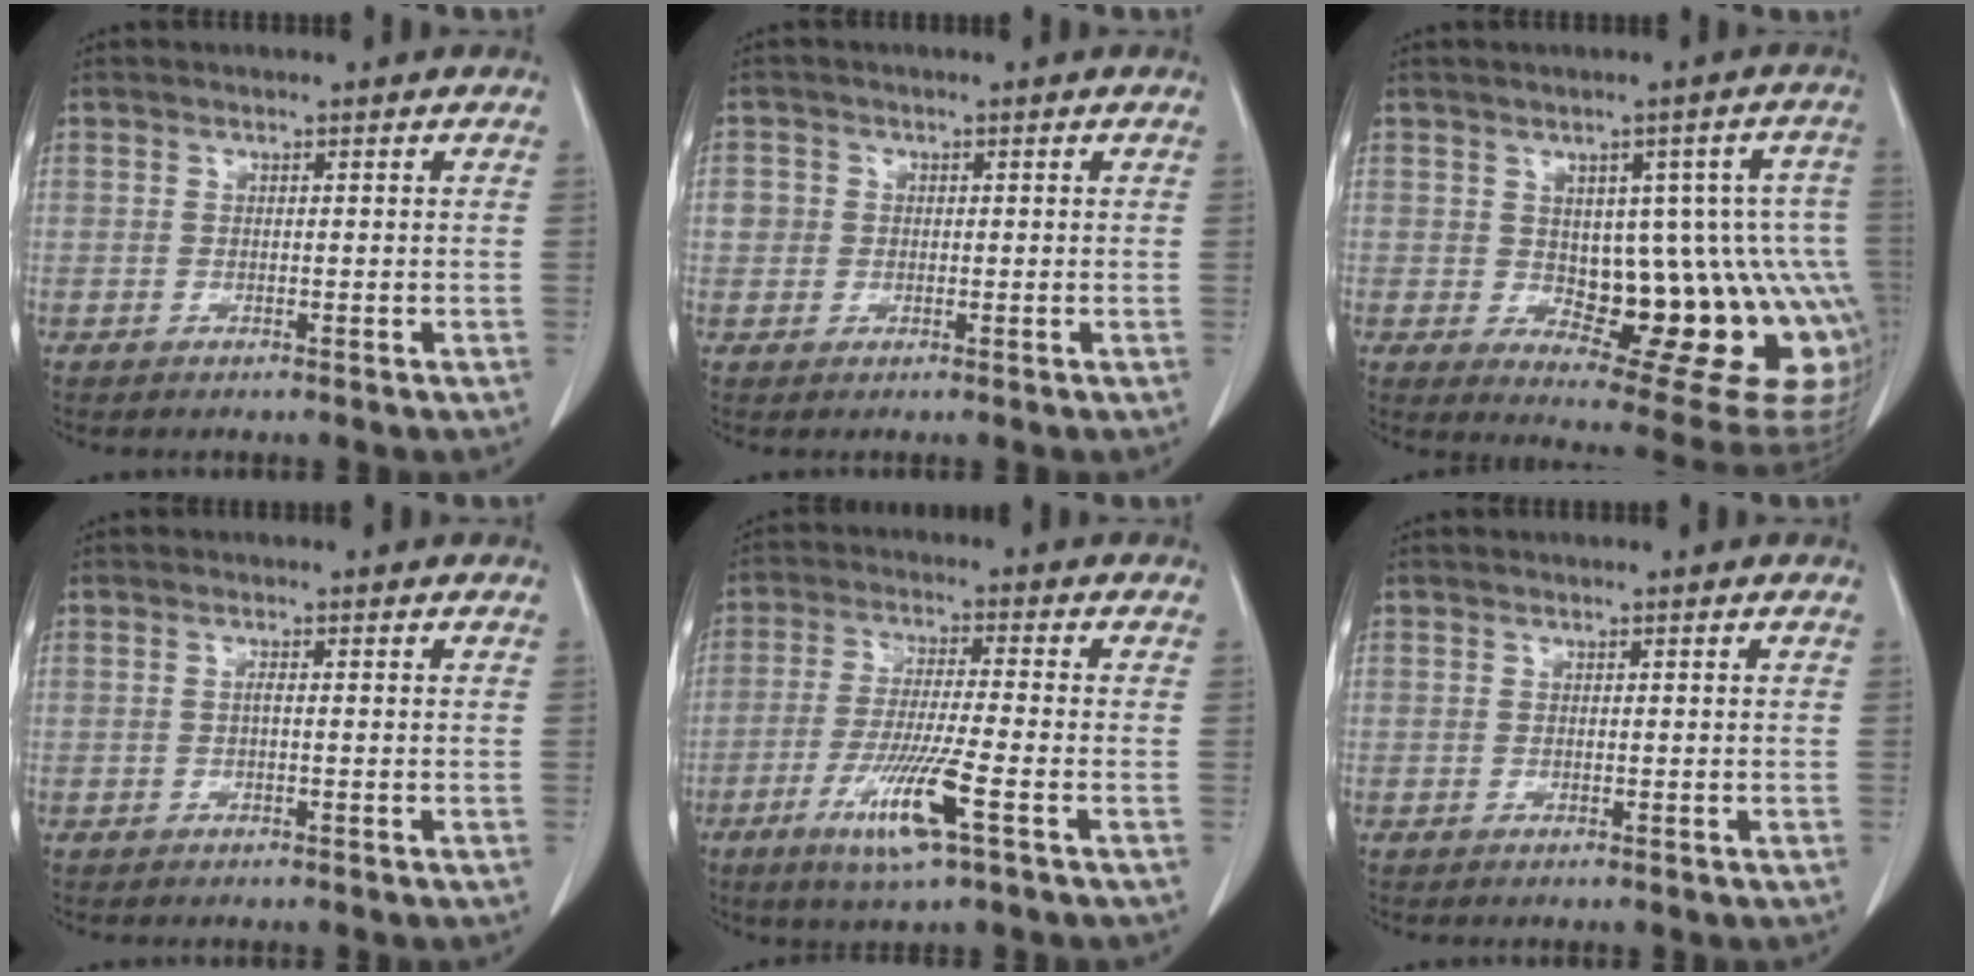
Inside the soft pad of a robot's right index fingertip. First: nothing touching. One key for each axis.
{"total": 2.5, "fx": 0.2, "fy": 2.5, "fz": 0.5, "tx": 0.003, "ty": 0.010, "tz": 0.006}
{"total": 18.4, "fx": -2.3, "fy": 7.4, "fz": 16.7, "tx": -0.132, "ty": 0.027, "tz": 0.002}
{"total": 0.7, "fx": -0.1, "fy": 0.0, "fz": 0.7, "tx": -0.014, "ty": 0.001, "tz": -0.003}
{"total": 9.6, "fx": -4.3, "fy": -0.1, "fz": 8.6, "tx": -0.171, "ty": -0.018, "tz": -0.080}
{"total": 0.0}